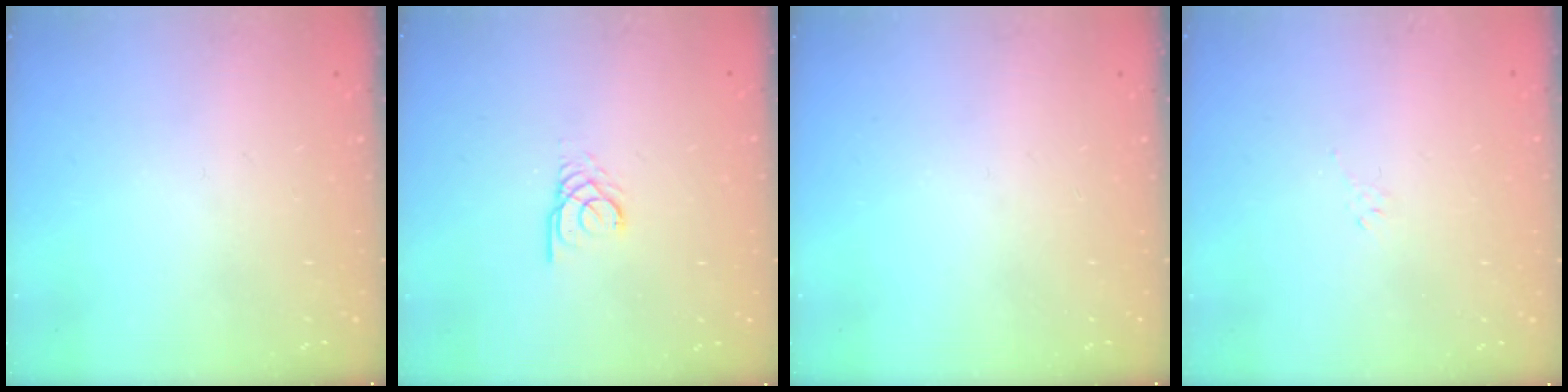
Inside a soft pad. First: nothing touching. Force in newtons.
{"total": 2.7, "press": 2.7, "slide": 0.1}
{"total": 0.0}
{"total": 4.3, "press": 4.2, "slide": 0.9}